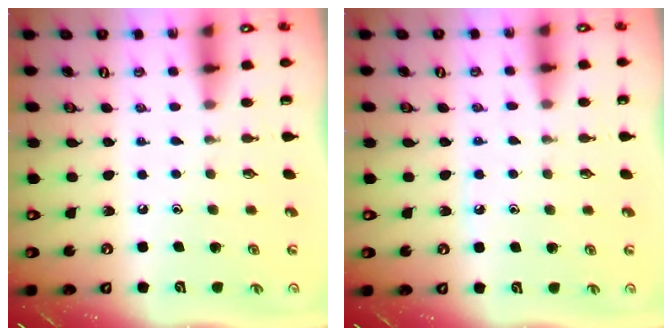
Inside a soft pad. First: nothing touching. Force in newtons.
{"total": 4.2, "press": 4.1, "slide": 0.6}